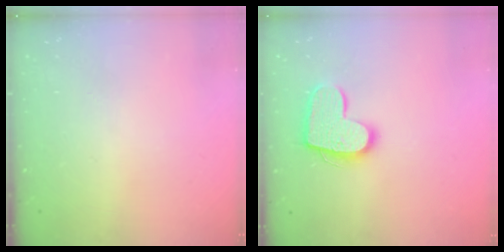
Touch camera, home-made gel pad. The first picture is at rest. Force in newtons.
{"total": 14.5, "press": 14.5, "slide": 0.9}